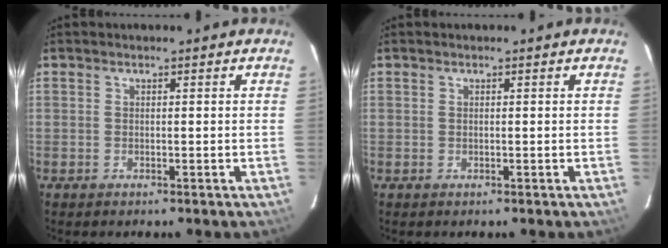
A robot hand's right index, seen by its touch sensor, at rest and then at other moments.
{"total": 0.0}